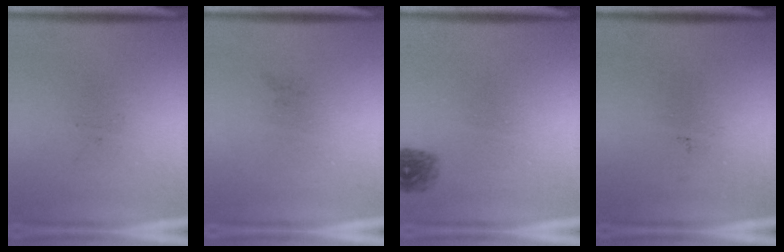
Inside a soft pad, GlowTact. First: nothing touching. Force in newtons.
{"total": 0.0}
{"total": 1.6}
{"total": 0.0}